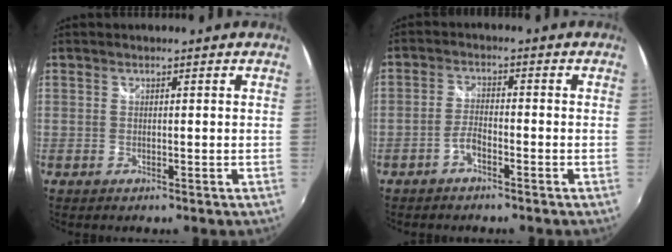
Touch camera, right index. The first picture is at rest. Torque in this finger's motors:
{"motor_torque": [-0.04, -0.03, 0.01, 0.01]}